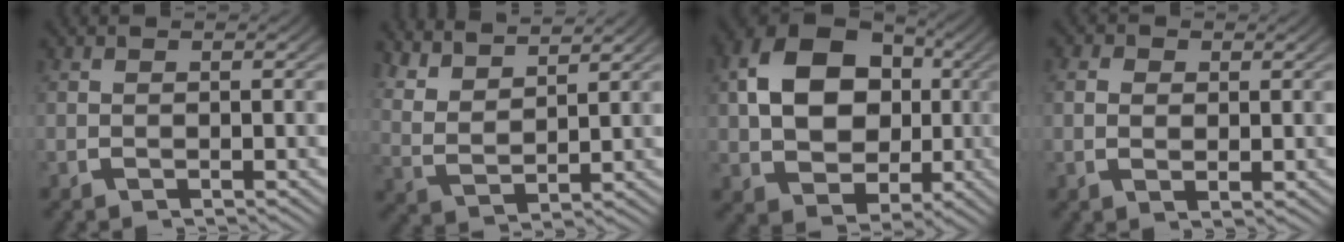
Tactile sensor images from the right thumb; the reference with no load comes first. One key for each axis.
{"total": 5.4, "fx": 2.9, "fy": 3.0, "fz": 3.4, "tx": -0.076, "ty": -0.011, "tz": 0.066}
{"total": 13.6, "fx": 2.2, "fy": 9.6, "fz": 9.3, "tx": -0.197, "ty": -0.024, "tz": 0.043}
{"total": 1.8, "fx": 0.4, "fy": 1.4, "fz": 1.1, "tx": -0.018, "ty": -0.009, "tz": 0.013}